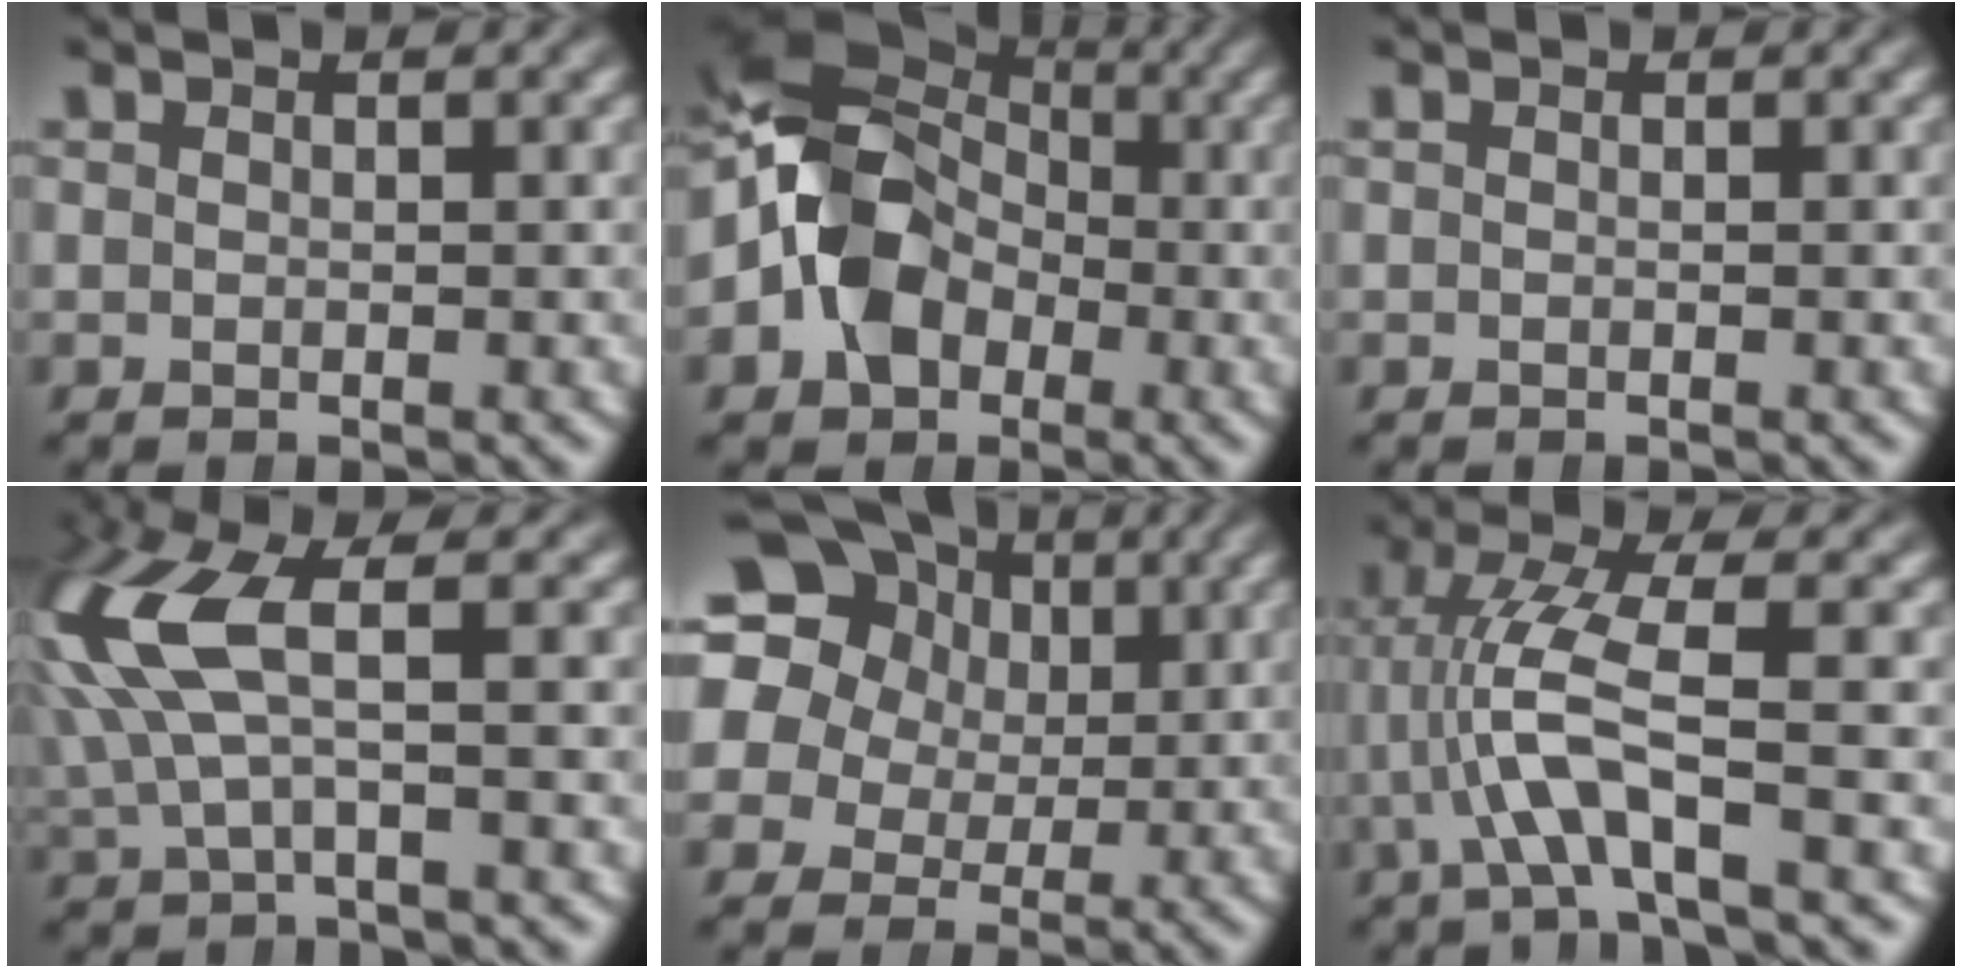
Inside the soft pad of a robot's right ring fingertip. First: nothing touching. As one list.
[{"total": 11.9, "force": [0.7, 9.7, 6.9], "torque": [-0.153, -0.014, 0.014]}, {"total": 0.0}, {"total": 6.9, "force": [1.0, 3.9, 5.6], "torque": [-0.136, 0.001, 0.019]}, {"total": 15.4, "force": [4.3, 13.2, 6.7], "torque": [-0.171, -0.008, 0.056]}, {"total": 5.0, "force": [-0.2, 1.8, 4.6], "torque": [-0.110, -0.007, -0.003]}]